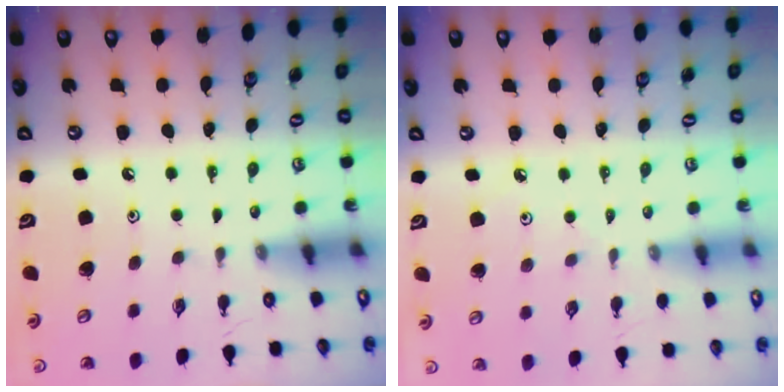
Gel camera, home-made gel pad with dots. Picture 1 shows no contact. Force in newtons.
{"total": 3.2, "press": 3.2, "slide": 0.6}